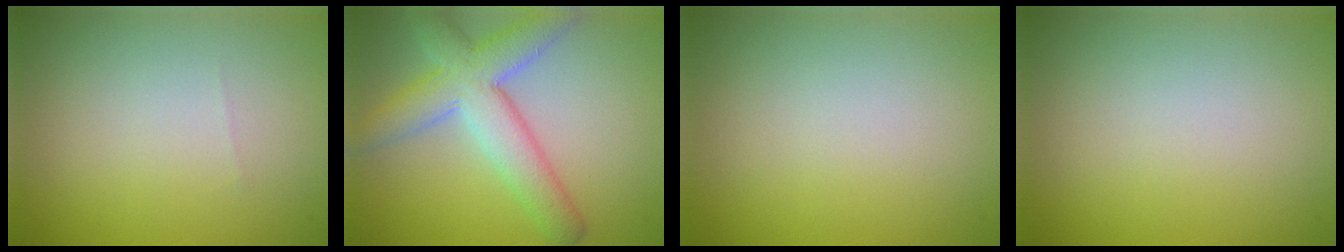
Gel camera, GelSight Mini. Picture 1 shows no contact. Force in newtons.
{"total": 6.7, "press": 6.7, "slide": 0.4}
{"total": 0.0}
{"total": 0.0}